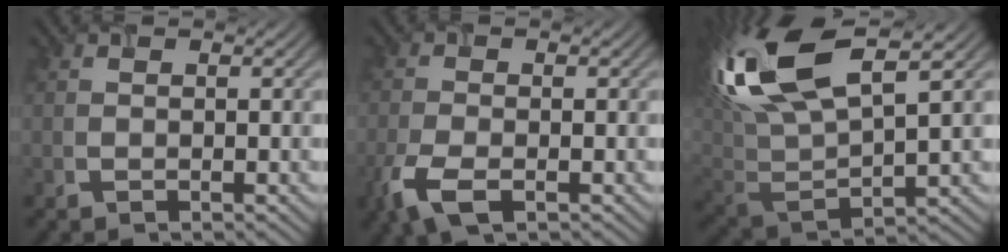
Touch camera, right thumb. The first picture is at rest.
{"total": 5.0, "force": [-2.5, 2.3, 3.7], "torque": [-0.093, -0.011, -0.054]}
{"total": 17.2, "force": [7.9, 6.8, 13.6], "torque": [-0.326, 0.026, 0.149]}